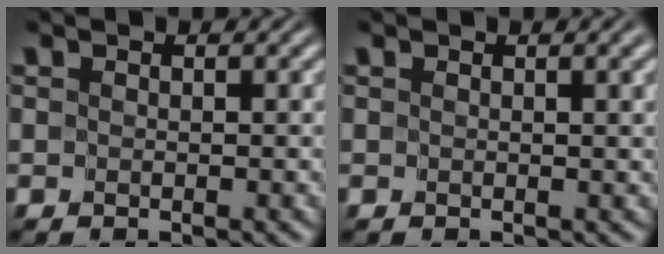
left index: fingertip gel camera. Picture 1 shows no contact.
{"total": 1.3, "force": [0.5, 0.2, 1.2], "torque": [-0.014, 0.002, 0.007]}